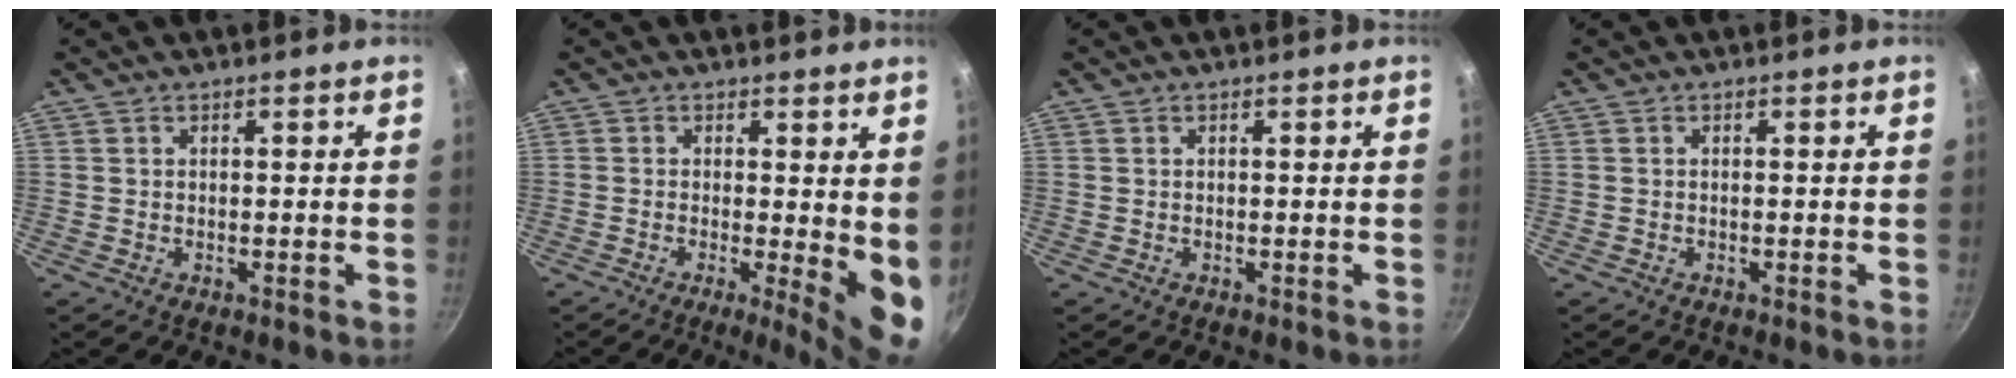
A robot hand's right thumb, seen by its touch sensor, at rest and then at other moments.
{"total": 7.8, "force": [-0.2, 2.3, 7.5], "torque": [-0.095, -0.017, 0.000]}
{"total": 0.0}
{"total": 0.0}